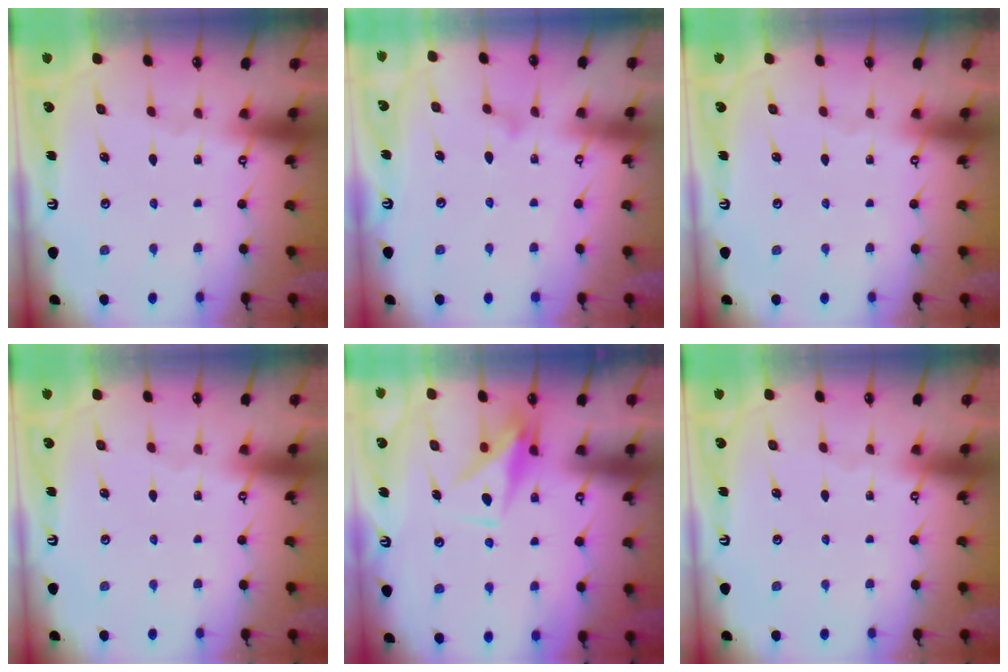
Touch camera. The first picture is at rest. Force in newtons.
{"total": 8.9, "press": 8.9, "slide": 0.5}
{"total": 0.0}
{"total": 0.0}
{"total": 8.0, "press": 8.0, "slide": 0.4}
{"total": 0.0}